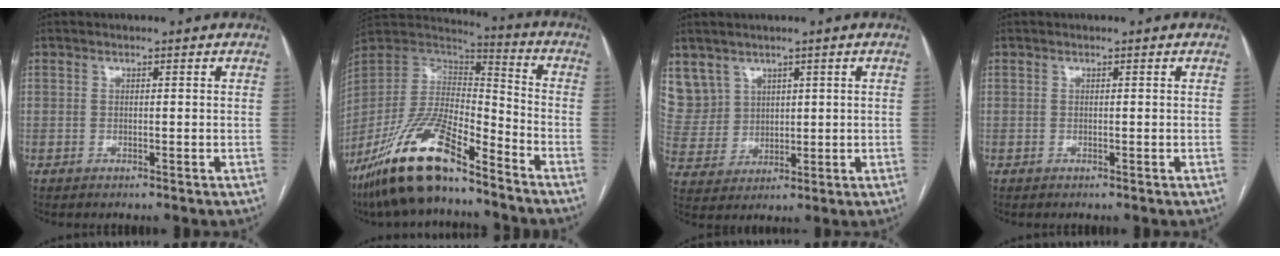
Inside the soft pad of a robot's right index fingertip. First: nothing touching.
{"total": 18.8, "force": [-13.6, 4.8, 12.0], "torque": [-0.252, -0.006, -0.254]}
{"total": 8.4, "force": [4.9, 6.8, 0.6], "torque": [-0.024, 0.025, 0.121]}
{"total": 0.0}